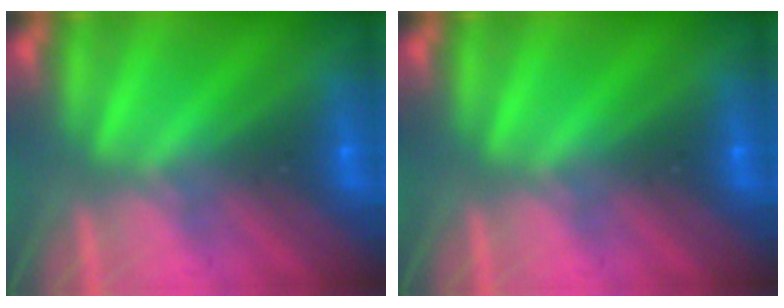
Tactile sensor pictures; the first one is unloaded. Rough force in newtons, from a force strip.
{"total": 0.0}